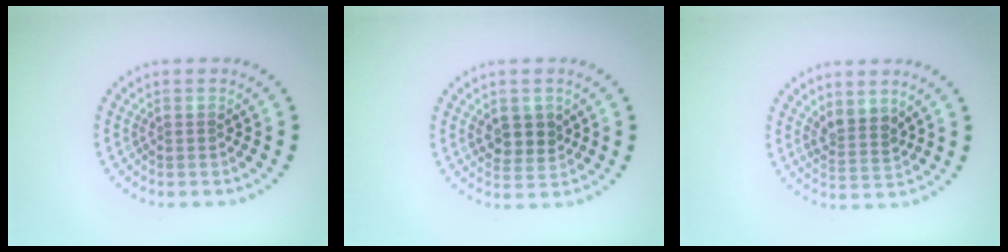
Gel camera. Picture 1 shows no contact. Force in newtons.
{"total": 2.6, "press": 2.4, "slide": 0.9}
{"total": 2.4, "press": 1.9, "slide": 1.5}